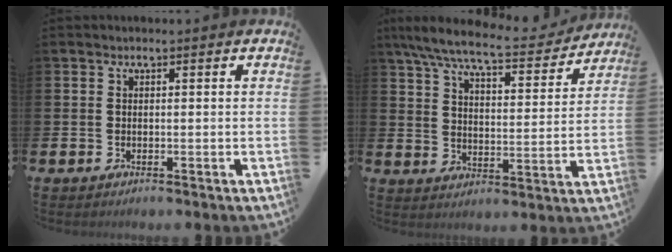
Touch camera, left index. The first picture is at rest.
{"total": 8.8, "force": [7.9, 1.2, 3.8], "torque": [-0.099, -0.047, 0.133]}